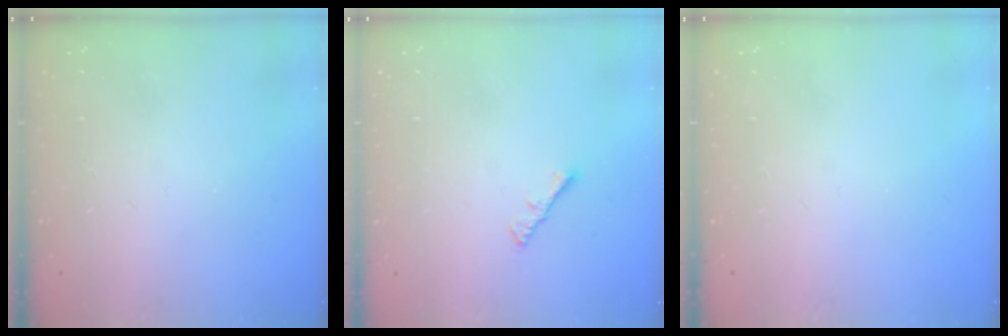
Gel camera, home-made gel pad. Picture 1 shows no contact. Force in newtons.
{"total": 1.3, "press": 1.2, "slide": 0.4}
{"total": 0.0}